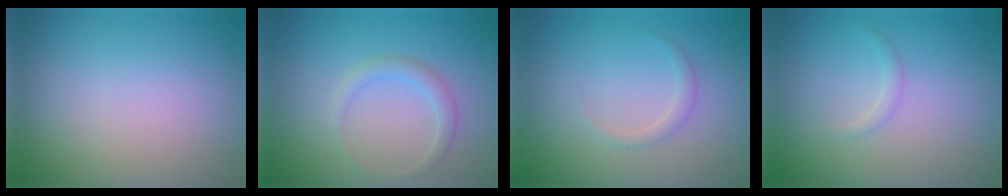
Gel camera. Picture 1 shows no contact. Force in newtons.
{"total": 1.6, "press": 1.6, "slide": 0.1}
{"total": 0.9, "press": 0.9, "slide": 0.1}
{"total": 0.7, "press": 0.7, "slide": 0.0}